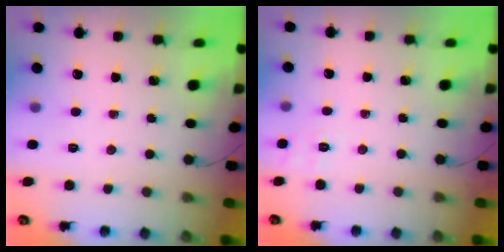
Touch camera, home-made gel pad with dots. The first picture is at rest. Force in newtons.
{"total": 1.9, "press": 0.6, "slide": 1.9}